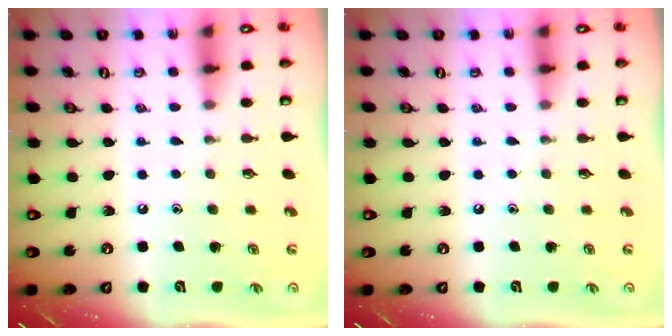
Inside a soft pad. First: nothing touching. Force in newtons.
{"total": 0.0}